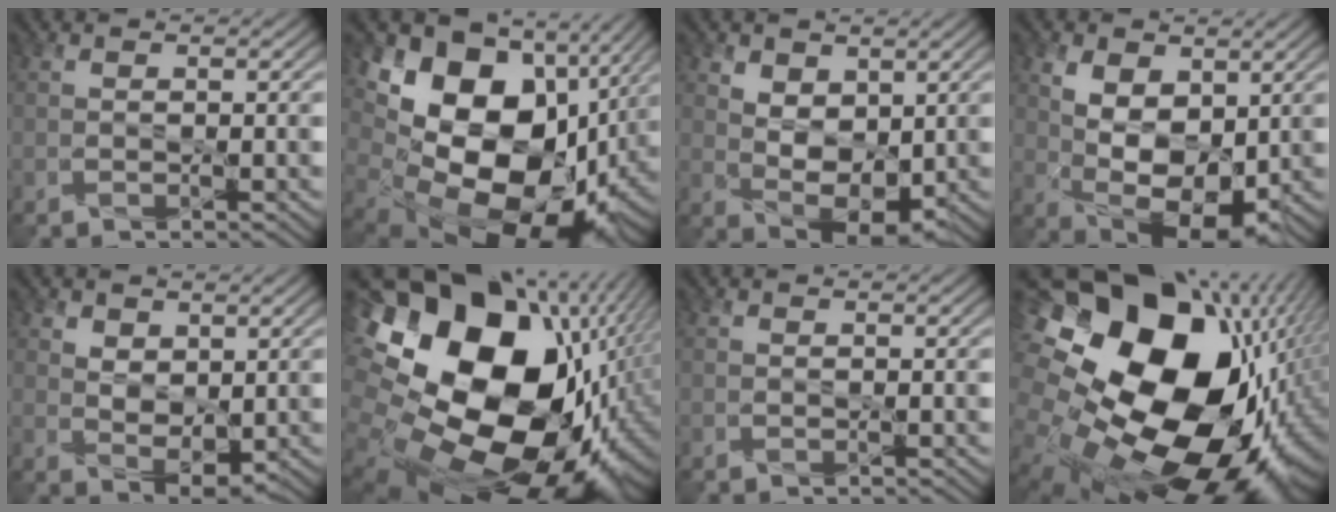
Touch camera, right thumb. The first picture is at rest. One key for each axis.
{"total": 20.6, "fx": 1.8, "fy": 15.1, "fz": 13.9, "tx": -0.264, "ty": -0.030, "tz": 0.076}
{"total": 6.2, "fx": 2.2, "fy": 4.3, "fz": 3.9, "tx": -0.088, "ty": -0.010, "tz": 0.045}
{"total": 9.7, "fx": 1.5, "fy": 6.2, "fz": 7.3, "tx": -0.146, "ty": -0.010, "tz": 0.031}
{"total": 3.6, "fx": 1.9, "fy": 2.4, "fz": 1.8, "tx": -0.047, "ty": -0.009, "tz": 0.042}
{"total": 22.7, "fx": 1.9, "fy": 17.8, "fz": 13.9, "tx": -0.289, "ty": -0.074, "tz": 0.050}
{"total": 0.0}
{"total": 22.4, "fx": 1.3, "fy": 17.6, "fz": 13.9, "tx": -0.295, "ty": -0.062, "tz": 0.023}